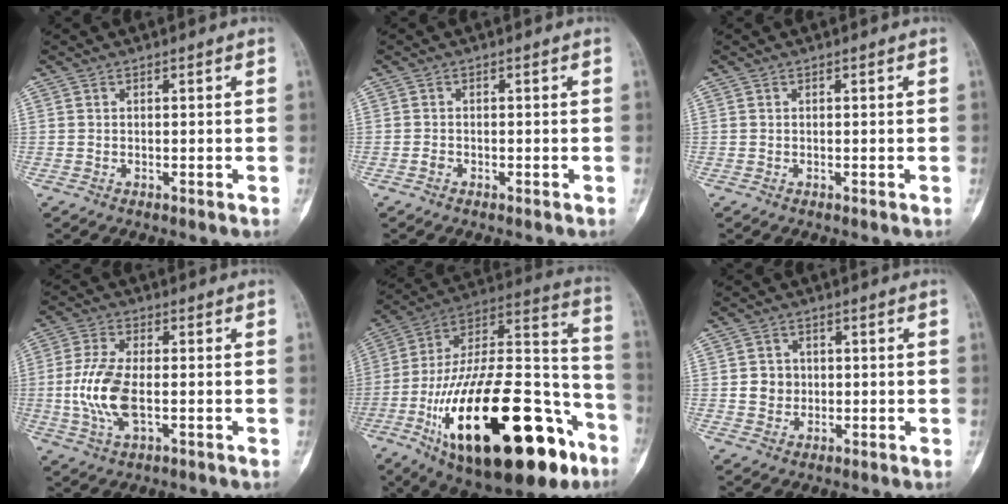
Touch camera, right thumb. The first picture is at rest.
{"total": 0.7, "force": [-0.5, 0.4, 0.3], "torque": [-0.006, 0.001, -0.014]}
{"total": 0.0}
{"total": 10.2, "force": [-1.3, 5.0, 8.9], "torque": [-0.195, 0.003, -0.025]}
{"total": 40.6, "force": [-17.7, 16.9, 32.4], "torque": [-0.507, 0.062, -0.277]}
{"total": 3.9, "force": [0.1, 3.6, 1.4], "torque": [-0.004, 0.006, 0.002]}